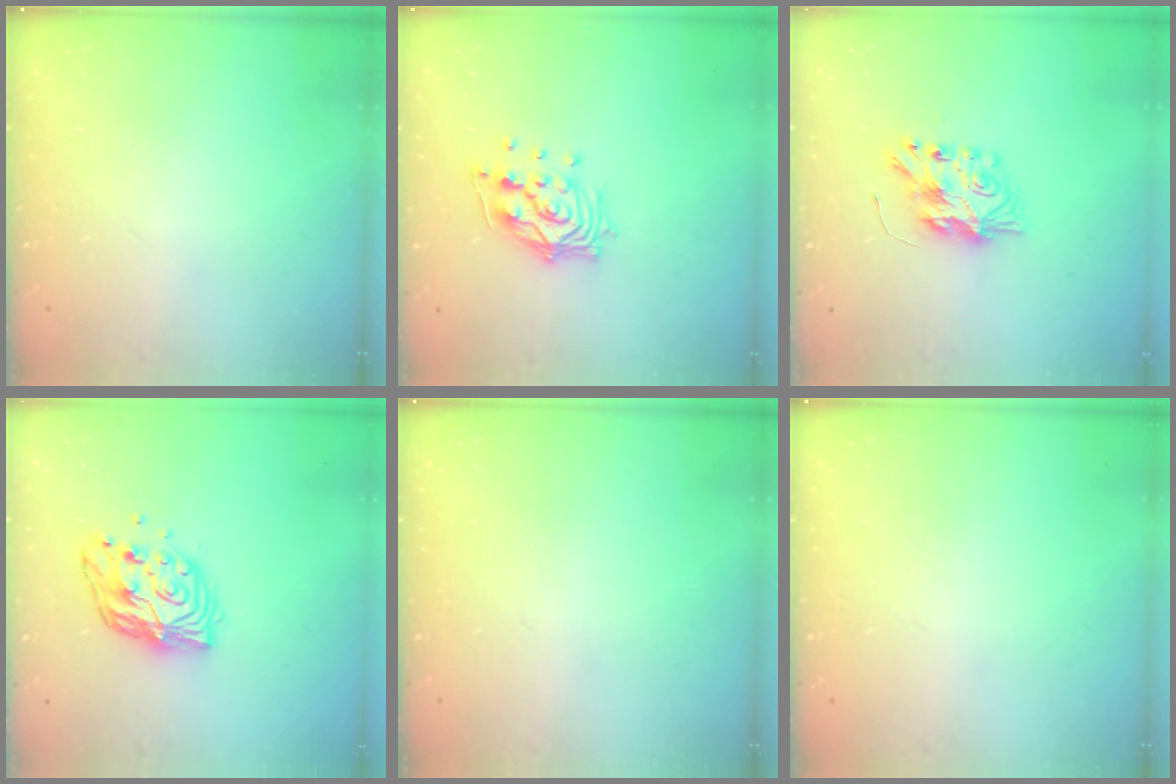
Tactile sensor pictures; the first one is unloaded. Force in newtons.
{"total": 11.8, "press": 11.7, "slide": 1.4}
{"total": 8.4, "press": 8.4, "slide": 0.7}
{"total": 11.1, "press": 11.1, "slide": 1.1}
{"total": 0.0}
{"total": 0.0}